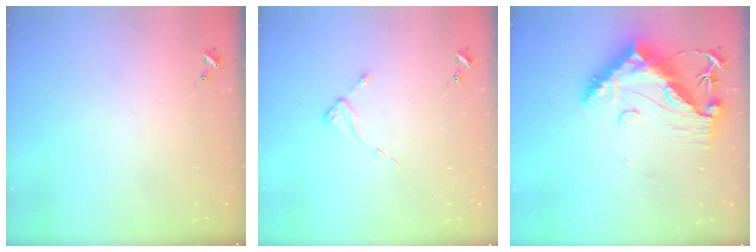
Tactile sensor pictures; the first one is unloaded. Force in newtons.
{"total": 2.6, "press": 2.6, "slide": 0.4}
{"total": 16.5, "press": 16.4, "slide": 1.3}